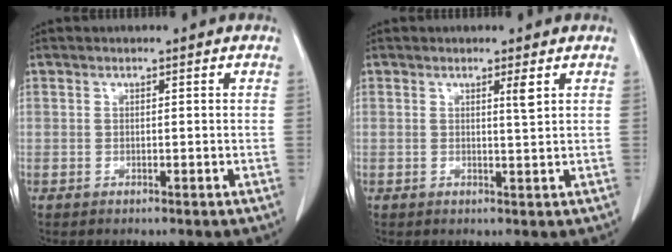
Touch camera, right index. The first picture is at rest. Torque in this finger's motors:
{"motor_torque": [0.02, 0.08, 0.00, 0.00]}